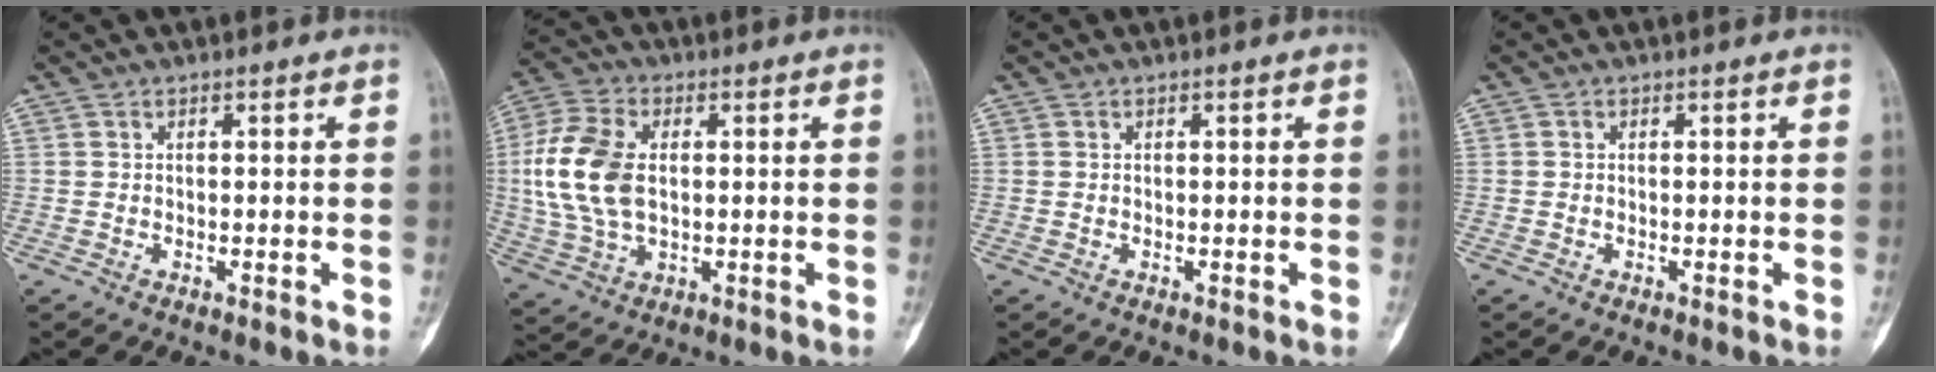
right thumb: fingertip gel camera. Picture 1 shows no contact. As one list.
[{"total": 13.9, "force": [1.1, 8.5, 10.9], "torque": [-0.236, 0.007, 0.023]}, {"total": 0.0}, {"total": 0.0}]